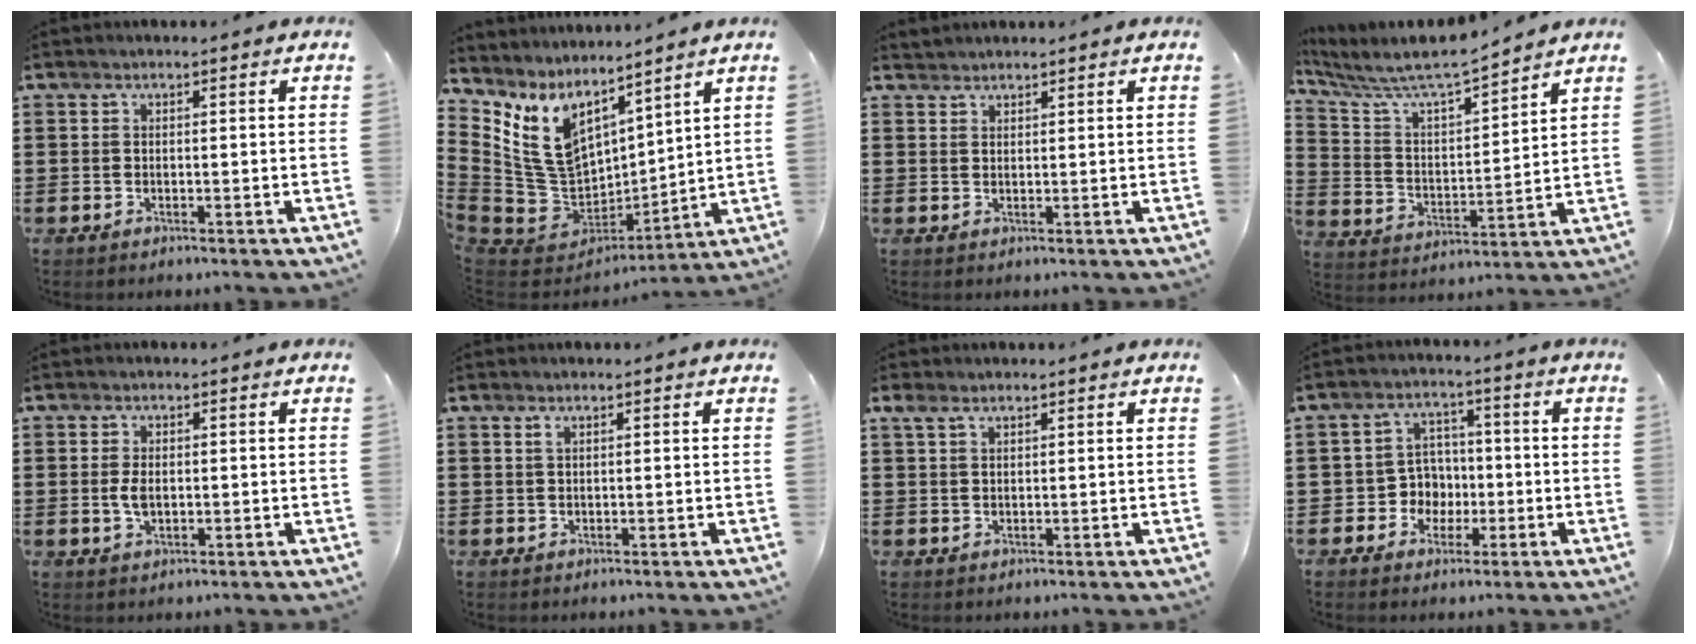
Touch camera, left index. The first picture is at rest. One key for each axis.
{"total": 10.4, "fx": 4.7, "fy": 7.0, "fz": 6.0, "tx": -0.170, "ty": -0.047, "tz": 0.095}
{"total": 1.2, "fx": 1.2, "fy": 0.1, "fz": -0.1, "tx": 0.001, "ty": -0.001, "tz": 0.024}
{"total": 7.1, "fx": 6.5, "fy": 0.6, "fz": 2.8, "tx": -0.085, "ty": -0.047, "tz": 0.106}
{"total": 2.8, "fx": -0.1, "fy": 1.5, "fz": 2.4, "tx": -0.063, "ty": -0.003, "tz": -0.007}
{"total": 0.8, "fx": 0.3, "fy": 0.1, "fz": 0.7, "tx": -0.013, "ty": 0.001, "tz": 0.006}
{"total": 1.6, "fx": 0.9, "fy": 0.8, "fz": 1.1, "tx": -0.025, "ty": 0.005, "tz": 0.016}
{"total": 5.2, "fx": -1.2, "fy": 4.9, "fz": 1.5, "tx": -0.044, "ty": 0.013, "tz": -0.023}